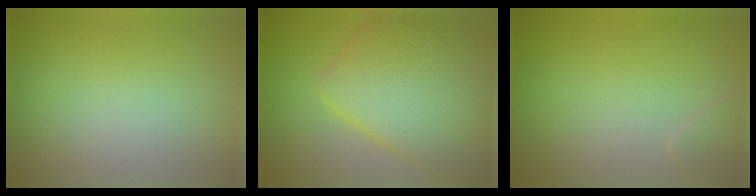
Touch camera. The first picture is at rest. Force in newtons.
{"total": 9.1, "press": 9.1, "slide": 0.1}
{"total": 0.9, "press": 0.9, "slide": 0.1}